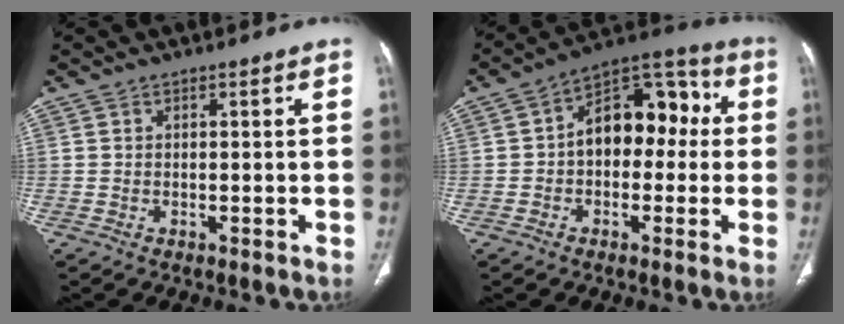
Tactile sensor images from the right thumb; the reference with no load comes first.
{"total": 14.1, "force": [0.6, 9.1, 10.8], "torque": [-0.115, 0.049, -0.005]}